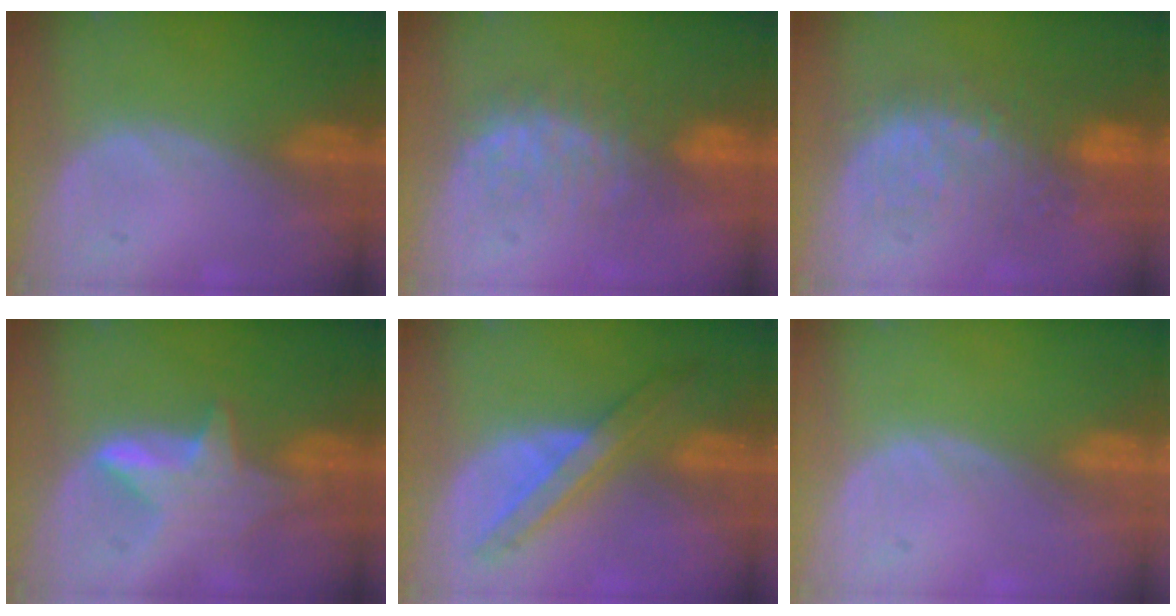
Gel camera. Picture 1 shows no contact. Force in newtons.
{"total": 7.9, "press": 7.5, "slide": 2.5}
{"total": 10.4, "press": 9.5, "slide": 4.2}
{"total": 5.6, "press": 5.6, "slide": 0.4}
{"total": 6.9, "press": 6.3, "slide": 2.9}
{"total": 0.0}